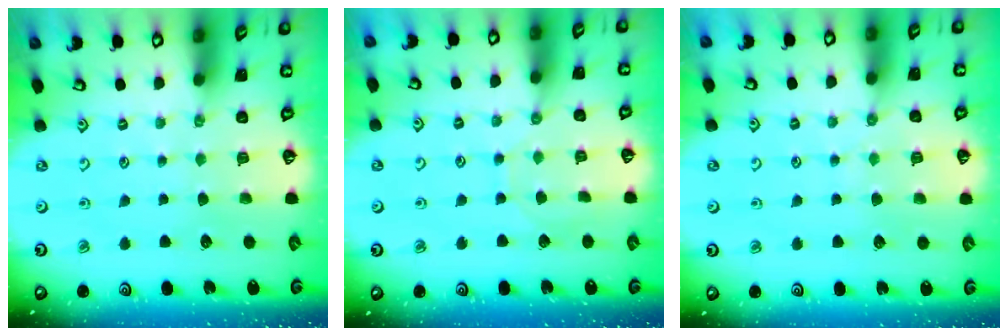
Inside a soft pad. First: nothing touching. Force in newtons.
{"total": 5.0, "press": 5.0, "slide": 0.5}
{"total": 5.7, "press": 5.7, "slide": 0.6}